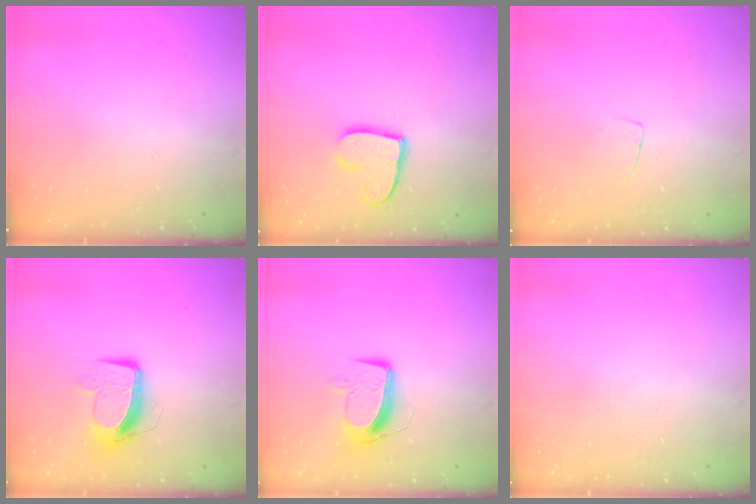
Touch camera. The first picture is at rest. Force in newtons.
{"total": 10.6, "press": 10.6, "slide": 0.8}
{"total": 3.2, "press": 3.2, "slide": 0.2}
{"total": 9.8, "press": 9.8, "slide": 0.5}
{"total": 9.8, "press": 9.7, "slide": 0.8}
{"total": 0.0}